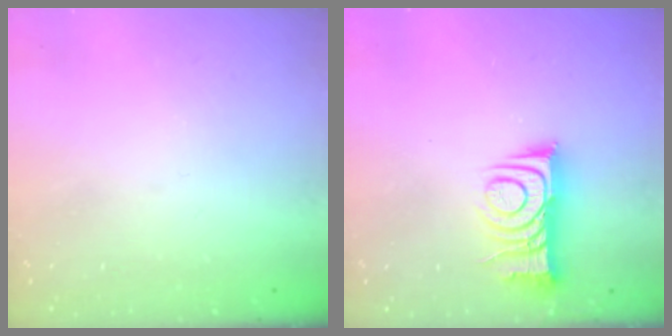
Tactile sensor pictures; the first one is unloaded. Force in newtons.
{"total": 12.3, "press": 12.2, "slide": 1.1}